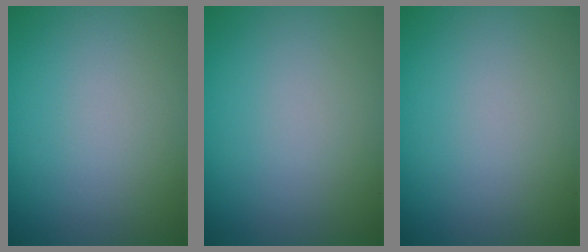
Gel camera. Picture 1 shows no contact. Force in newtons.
{"total": 0.0}
{"total": 0.0}